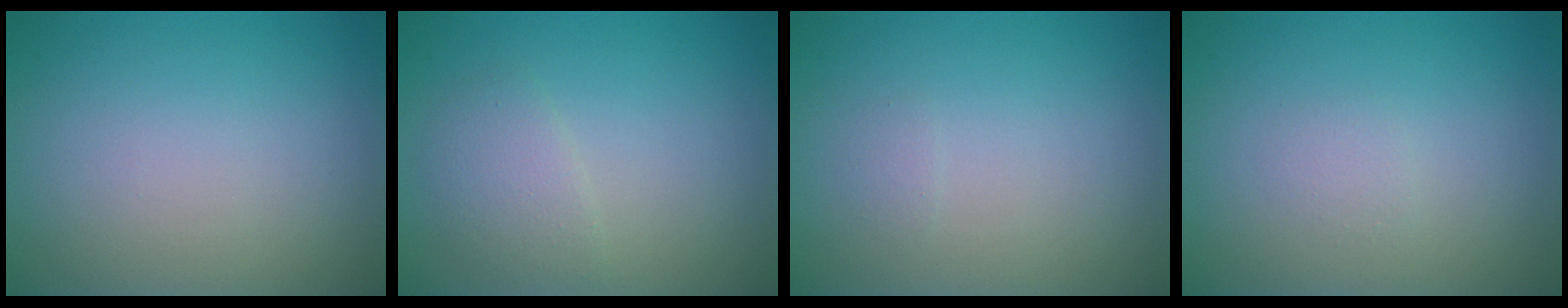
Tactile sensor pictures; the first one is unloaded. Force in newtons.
{"total": 2.0, "press": 2.0, "slide": 0.1}
{"total": 0.5, "press": 0.5, "slide": 0.1}
{"total": 0.7, "press": 0.7, "slide": 0.0}